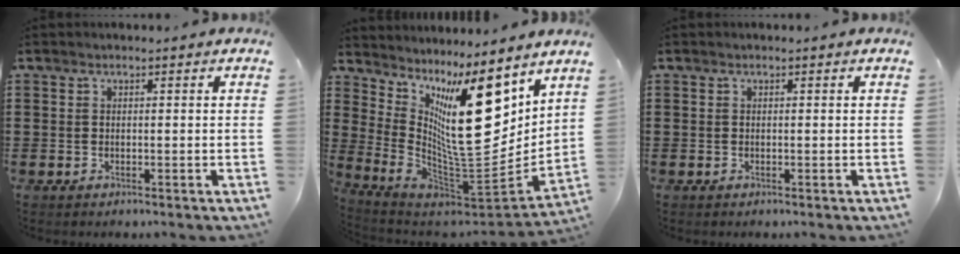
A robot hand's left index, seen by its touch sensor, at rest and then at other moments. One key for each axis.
{"total": 17.1, "fx": 5.8, "fy": 5.1, "fz": 15.3, "tx": -0.282, "ty": -0.042, "tz": 0.093}
{"total": 0.0}